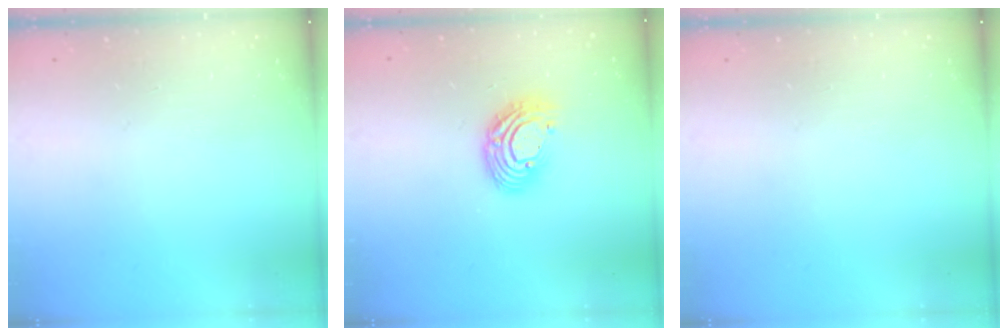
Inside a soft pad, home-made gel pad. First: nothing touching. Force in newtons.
{"total": 10.5, "press": 10.4, "slide": 0.8}
{"total": 0.0}